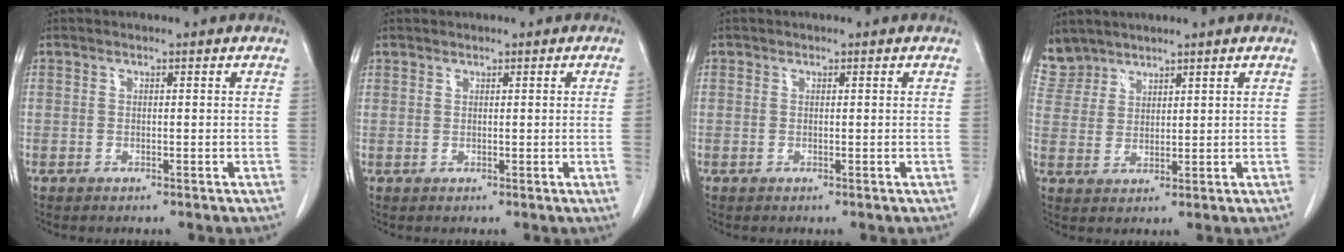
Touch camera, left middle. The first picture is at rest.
{"total": 0.9, "force": [0.3, -0.4, 0.8], "torque": [-0.012, -0.006, 0.005]}
{"total": 0.0}
{"total": 5.4, "force": [4.8, 2.3, -0.4], "torque": [0.009, 0.005, 0.104]}